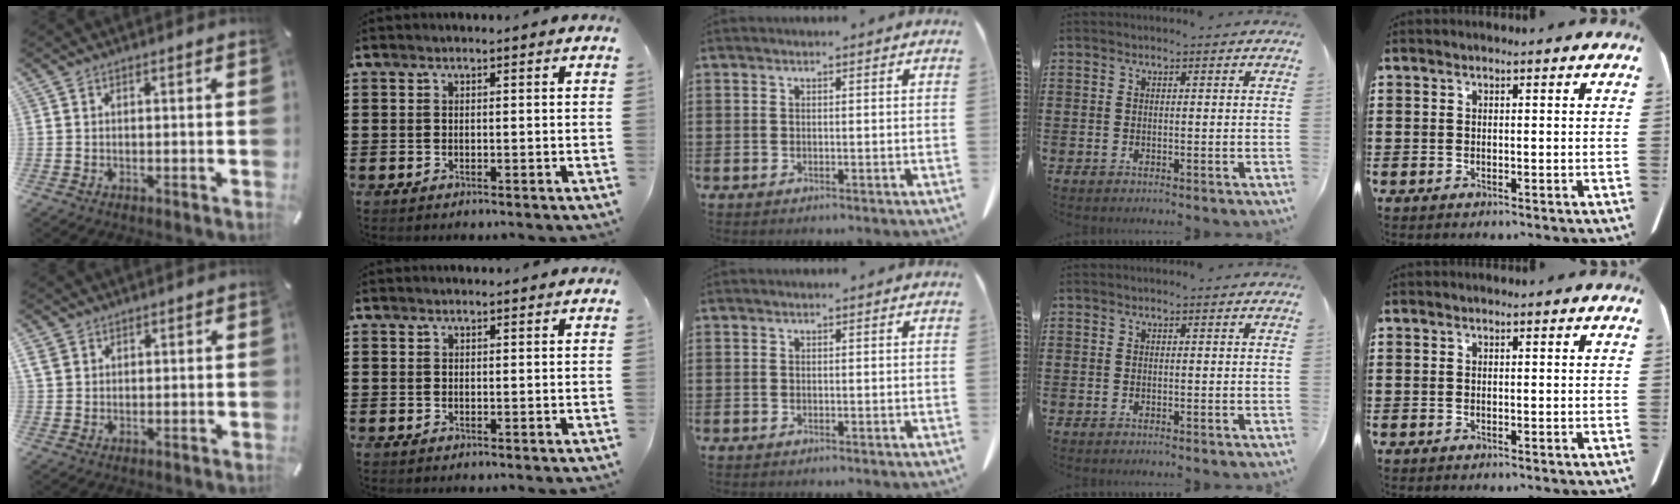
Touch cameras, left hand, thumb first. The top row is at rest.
{"thumb": {"total": 2.9, "force": [1.5, 2.4, 0.8], "torque": [-0.018, 0.003, 0.029]}, "index": {"total": 0.8, "force": [0.7, 0.3, -0.2], "torque": [0.002, 0.001, 0.014]}}